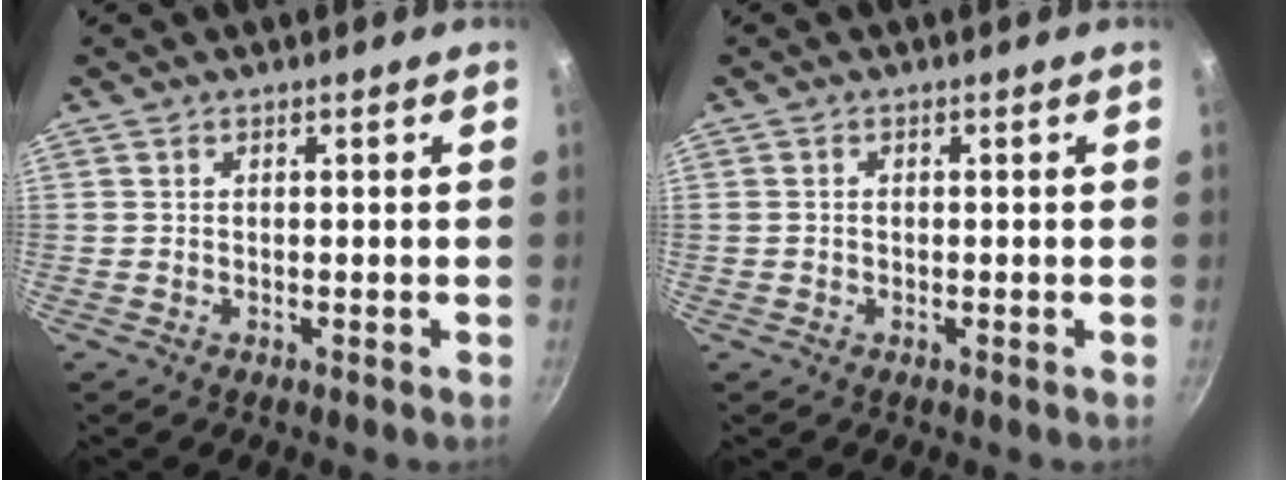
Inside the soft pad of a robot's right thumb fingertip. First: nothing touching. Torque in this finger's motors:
{"motor_torque": [-0.13, -0.72, -0.33, 0.08, -0.03]}